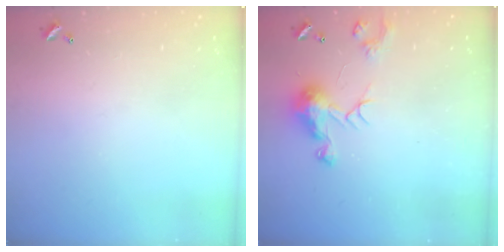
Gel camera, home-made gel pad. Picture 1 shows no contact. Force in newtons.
{"total": 8.3, "press": 8.3, "slide": 0.1}